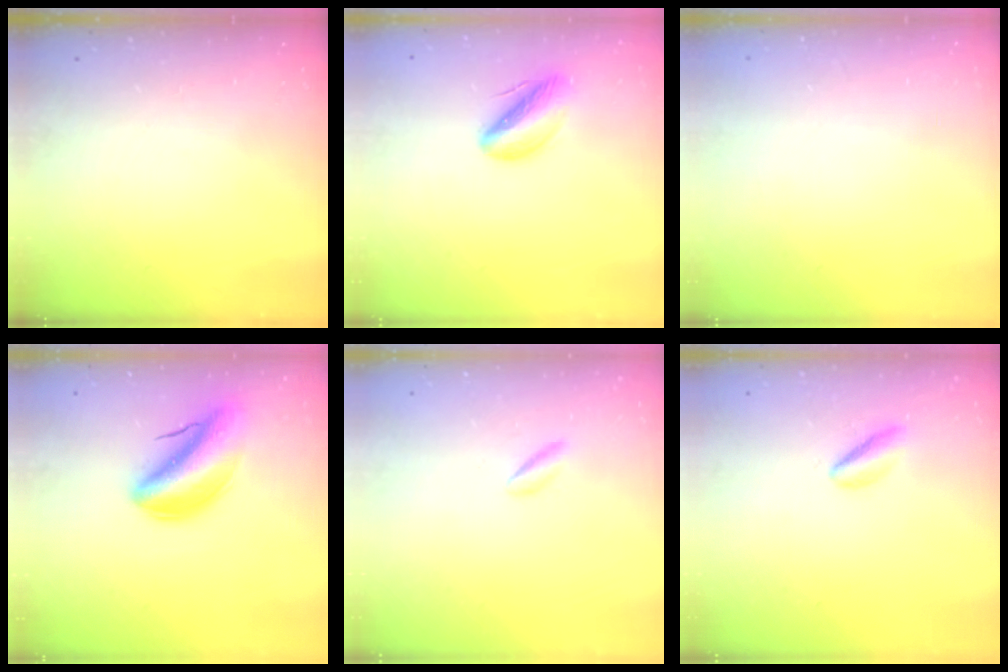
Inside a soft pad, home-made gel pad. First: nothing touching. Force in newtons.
{"total": 8.0, "press": 7.9, "slide": 1.3}
{"total": 2.2, "press": 2.2, "slide": 0.1}
{"total": 7.0, "press": 6.6, "slide": 2.6}
{"total": 1.0, "press": 0.7, "slide": 0.7}
{"total": 2.9, "press": 2.9, "slide": 0.4}